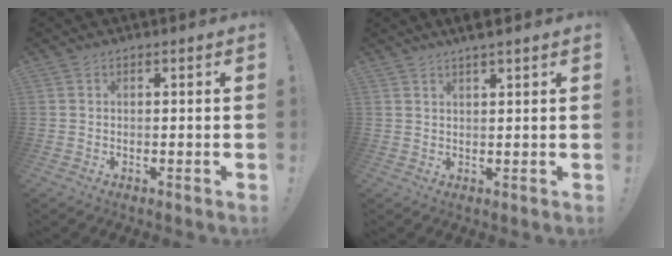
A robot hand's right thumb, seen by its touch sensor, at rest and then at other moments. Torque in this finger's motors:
{"motor_torque": [-0.25, 2.32, 0.99, 0.74, -0.03]}